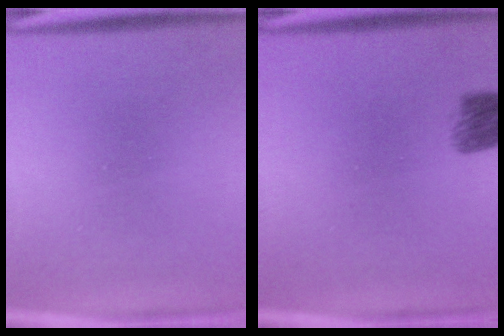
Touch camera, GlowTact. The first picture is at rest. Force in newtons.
{"total": 3.9}